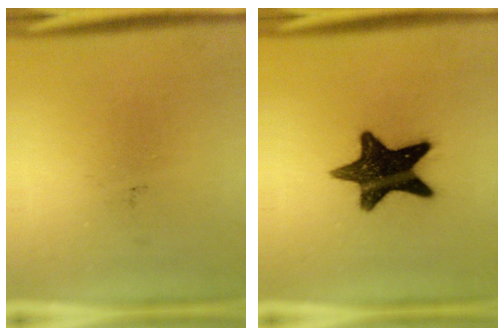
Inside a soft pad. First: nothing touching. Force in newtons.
{"total": 15.1}